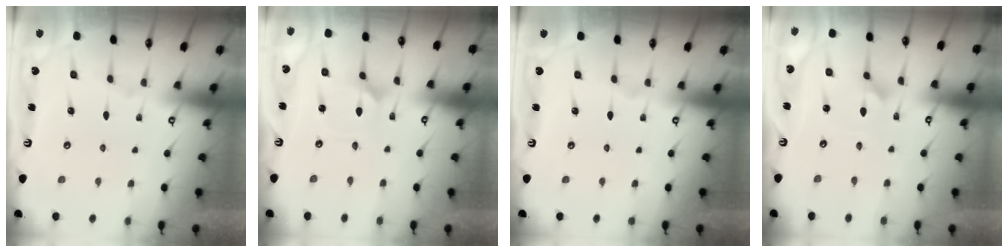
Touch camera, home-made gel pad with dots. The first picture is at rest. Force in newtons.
{"total": 2.4, "press": 2.4, "slide": 0.2}
{"total": 0.0}
{"total": 2.9, "press": 2.9, "slide": 0.2}